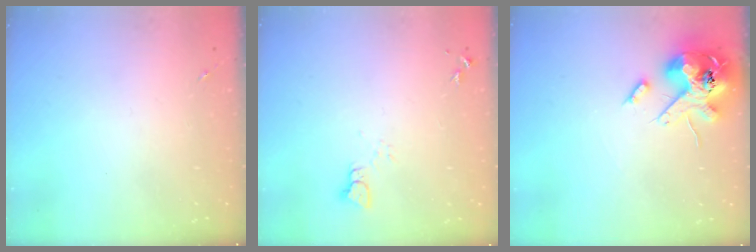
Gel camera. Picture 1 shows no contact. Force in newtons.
{"total": 2.2, "press": 2.2, "slide": 0.2}
{"total": 15.3, "press": 15.1, "slide": 2.5}